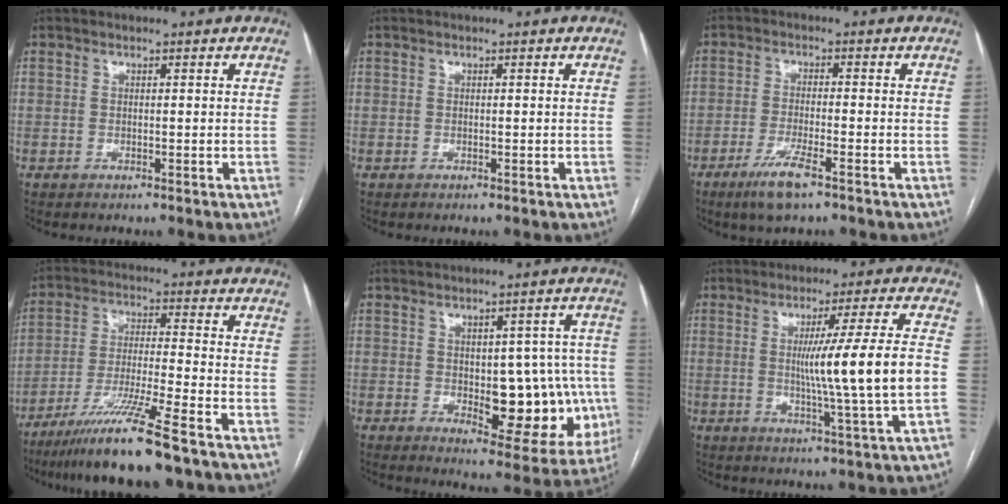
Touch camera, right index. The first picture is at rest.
{"total": 0.0}
{"total": 6.0, "force": [-3.8, 0.6, 4.6], "torque": [-0.097, -0.012, -0.069]}
{"total": 12.3, "force": [-9.0, -1.0, 8.3], "torque": [-0.154, -0.034, -0.161]}
{"total": 14.6, "force": [-2.2, 6.4, 13.0], "torque": [-0.138, 0.019, -0.007]}
{"total": 12.8, "force": [-0.4, -2.0, 12.6], "torque": [-0.201, -0.012, -0.003]}